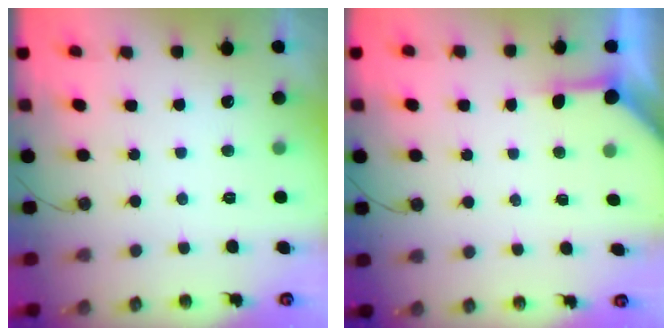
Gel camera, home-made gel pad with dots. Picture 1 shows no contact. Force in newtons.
{"total": 3.8, "press": 3.8, "slide": 0.4}